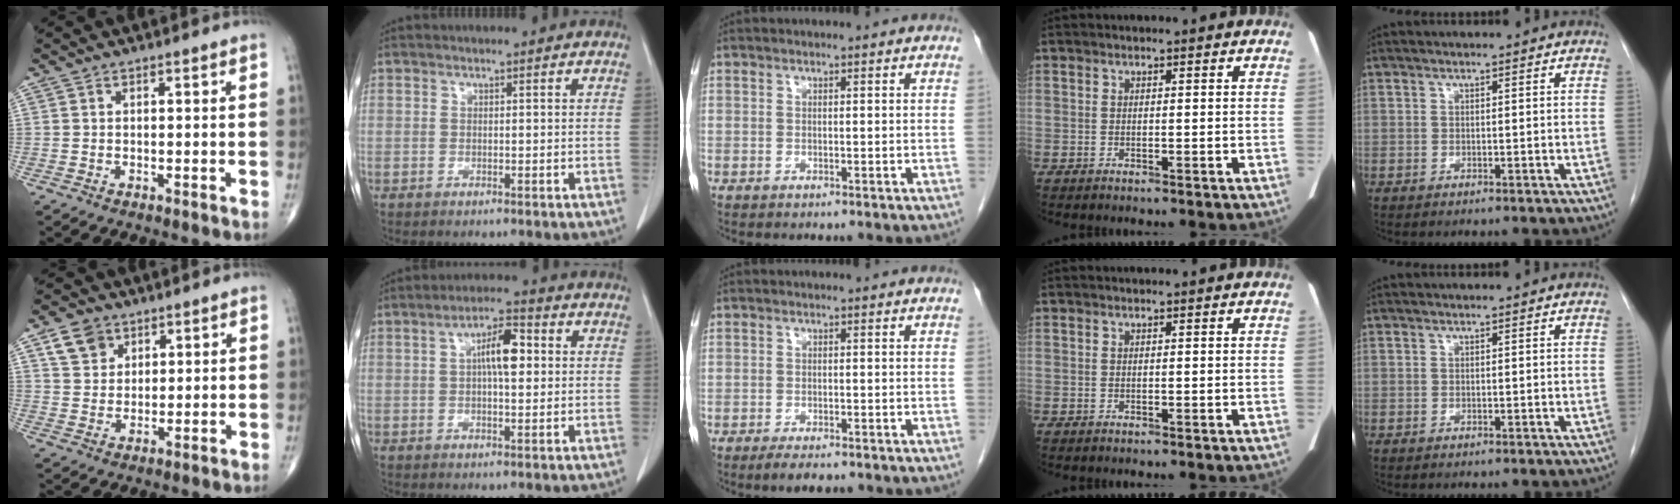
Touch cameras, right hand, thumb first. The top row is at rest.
{"thumb": {"total": 6.1, "force": [3.3, 4.6, 2.3], "torque": [-0.022, -0.013, 0.064]}, "index": {"total": 6.4, "force": [1.0, 1.9, 6.0], "torque": [-0.108, 0.014, 0.016]}, "middle": {"total": 3.0, "force": [-2.3, 0.7, 1.8], "torque": [-0.036, -0.008, -0.033]}}